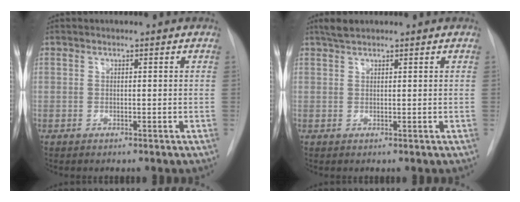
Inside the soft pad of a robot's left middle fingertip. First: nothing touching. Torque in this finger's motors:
{"motor_torque": [0.44, -0.42, -0.01, 0.00]}